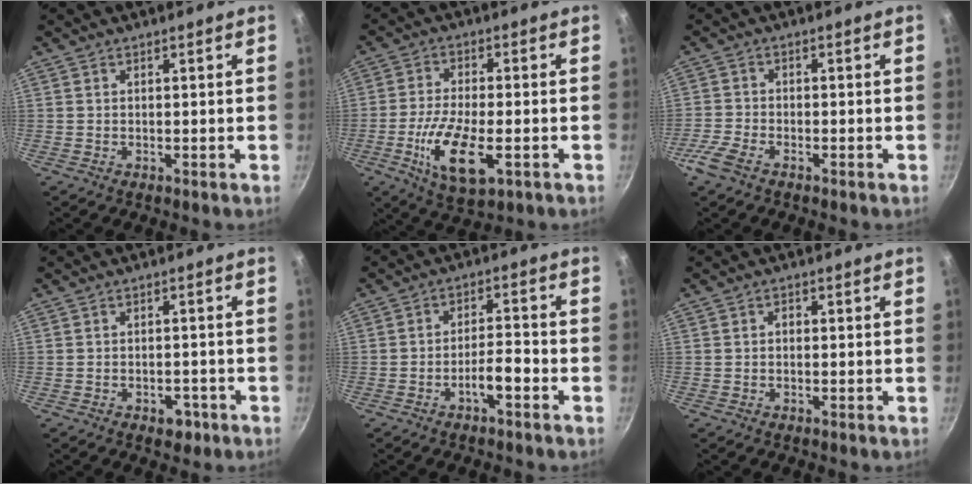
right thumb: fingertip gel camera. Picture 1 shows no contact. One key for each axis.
{"total": 11.9, "fx": -3.9, "fy": 4.7, "fz": 10.2, "tx": -0.197, "ty": -0.003, "tz": -0.066}
{"total": 4.5, "fx": -3.0, "fy": 2.0, "fz": 2.8, "tx": -0.074, "ty": 0.008, "tz": -0.062}
{"total": 3.1, "fx": -1.8, "fy": 1.9, "fz": 1.7, "tx": -0.011, "ty": 0.009, "tz": -0.022}
{"total": 7.4, "fx": -3.8, "fy": 2.8, "fz": 5.7, "tx": -0.091, "ty": 0.040, "tz": -0.067}
{"total": 0.8, "fx": -0.1, "fy": 0.6, "fz": 0.5, "tx": -0.002, "ty": 0.003, "tz": -0.005}